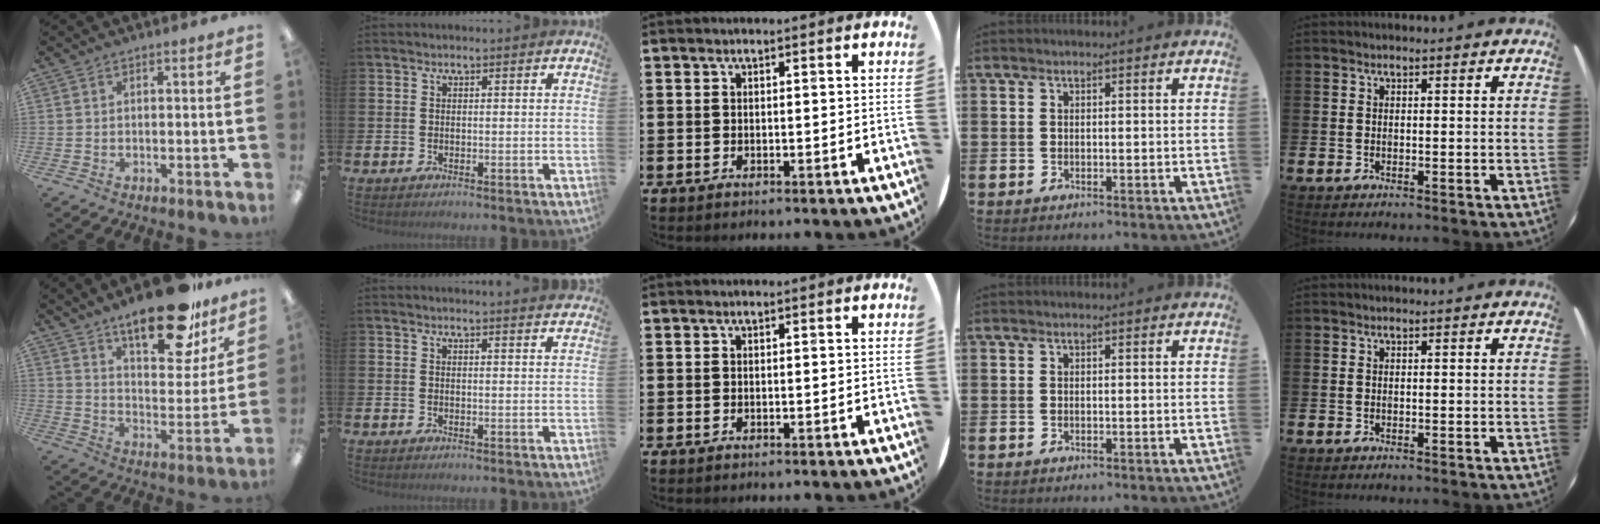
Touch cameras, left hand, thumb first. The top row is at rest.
{"thumb": {"total": 21.7, "force": [15.9, 8.1, 12.3], "torque": [-0.175, -0.097, 0.262]}, "index": {"total": 1.5, "force": [1.5, -0.2, -0.1], "torque": [0.011, -0.013, 0.025]}}